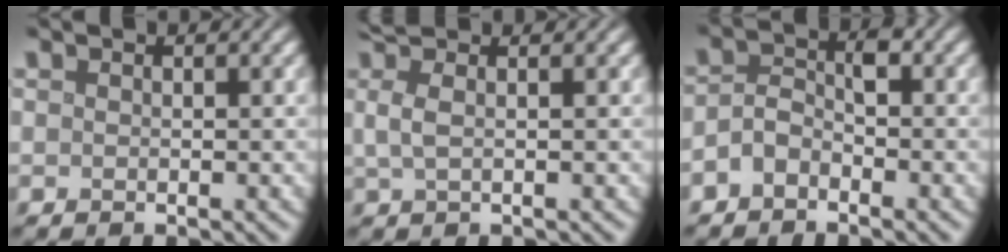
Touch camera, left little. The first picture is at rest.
{"total": 2.8, "force": [1.1, 0.9, 2.4], "torque": [-0.042, 0.006, 0.015]}
{"total": 2.8, "force": [-1.4, 1.5, 1.8], "torque": [-0.035, 0.011, -0.034]}